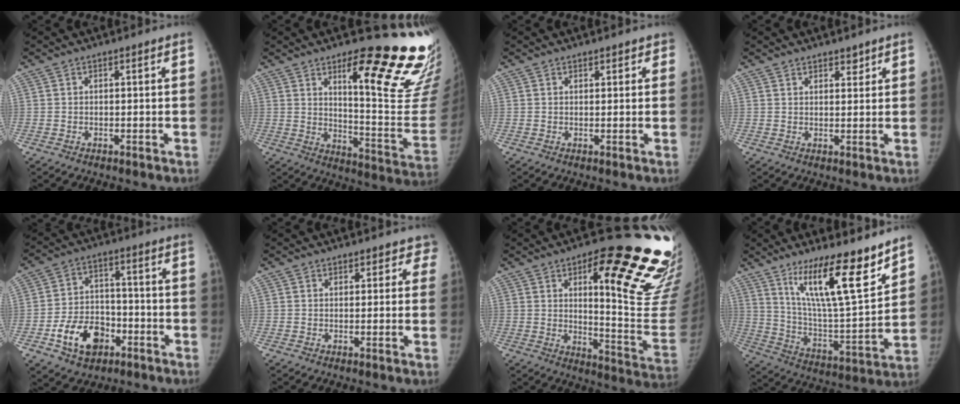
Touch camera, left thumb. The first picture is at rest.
{"total": 24.4, "force": [15.2, 5.5, 18.2], "torque": [-0.185, -0.114, 0.208]}
{"total": 1.7, "force": [1.3, 1.1, 0.4], "torque": [0.018, -0.004, 0.010]}
{"total": 2.4, "force": [1.9, 1.2, 0.8], "torque": [0.005, -0.011, 0.026]}
{"total": 11.9, "force": [-5.3, 8.3, 6.7], "torque": [-0.086, 0.030, -0.088]}
{"total": 3.6, "force": [2.9, 2.0, 0.0], "torque": [0.045, -0.012, 0.014]}
{"total": 29.0, "force": [12.6, 8.4, 24.8], "torque": [-0.213, -0.044, 0.182]}
{"total": 19.3, "force": [13.0, 3.8, 13.7], "torque": [-0.197, -0.088, 0.227]}